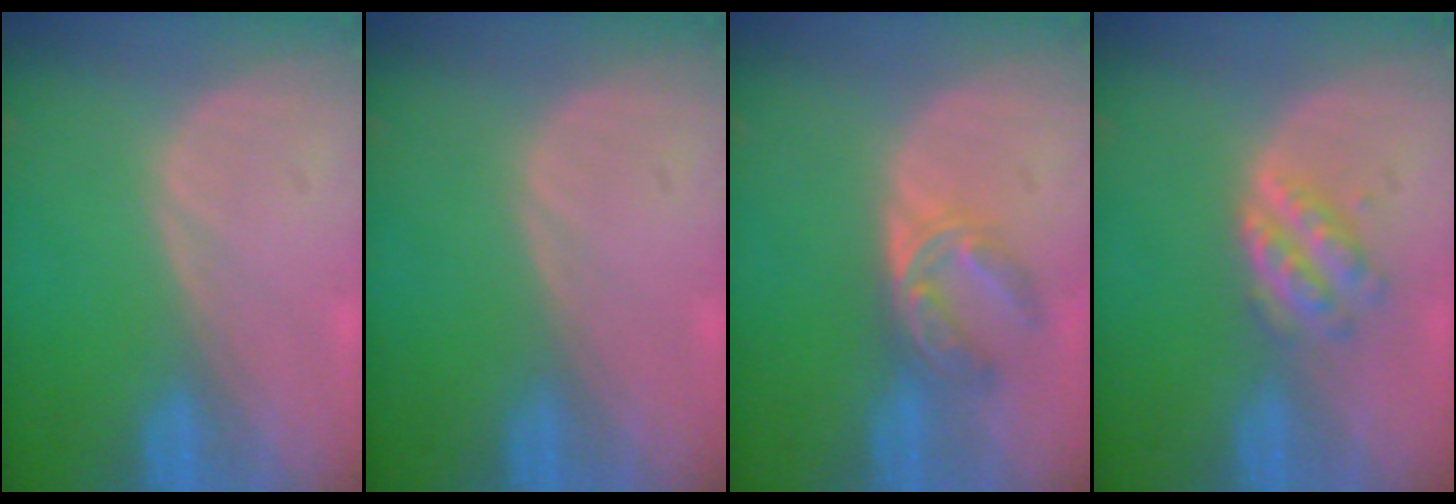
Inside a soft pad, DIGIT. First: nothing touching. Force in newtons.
{"total": 0.0}
{"total": 6.0, "press": 5.0, "slide": 3.3}
{"total": 5.0, "press": 4.4, "slide": 2.4}